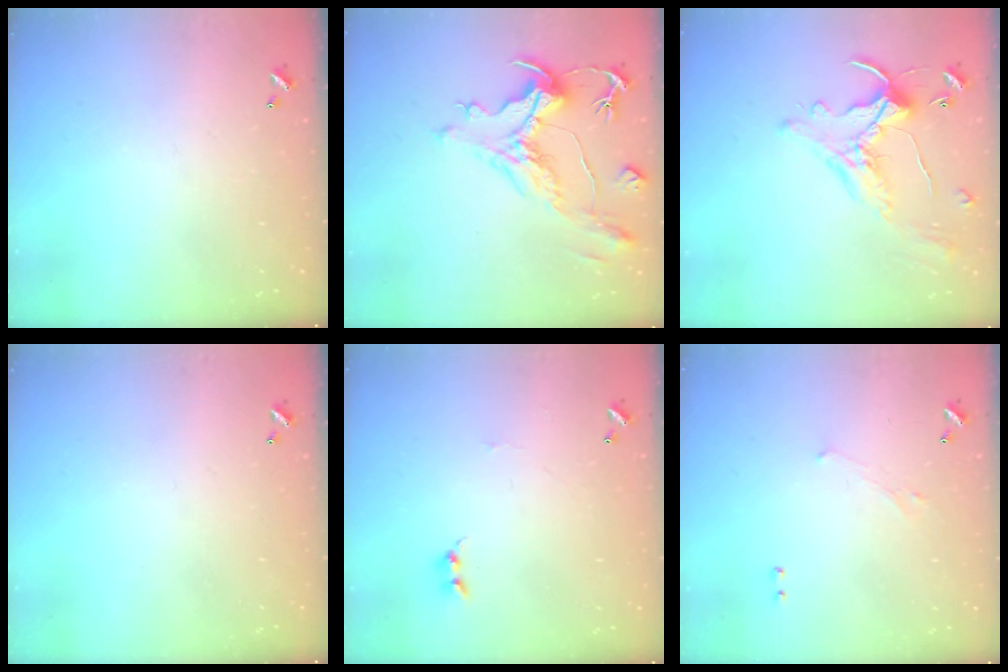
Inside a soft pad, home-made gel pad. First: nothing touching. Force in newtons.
{"total": 2.0, "press": 0.9, "slide": 1.8}
{"total": 2.9, "press": 2.6, "slide": 1.3}
{"total": 0.0}
{"total": 0.0}
{"total": 0.9, "press": 0.8, "slide": 0.5}